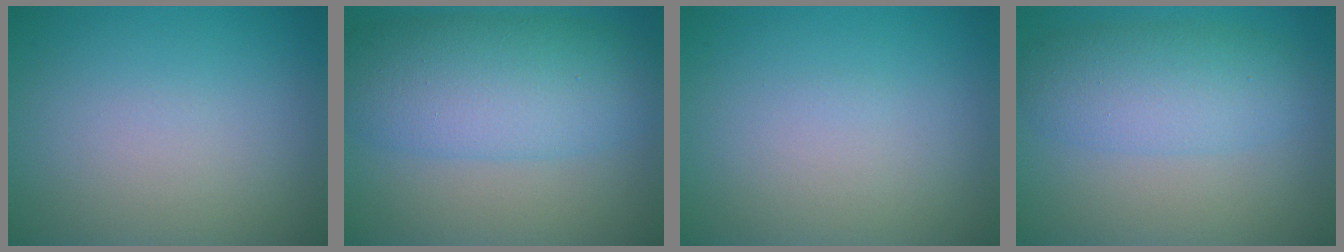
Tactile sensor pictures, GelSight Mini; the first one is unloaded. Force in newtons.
{"total": 7.8, "press": 7.8, "slide": 0.3}
{"total": 0.0}
{"total": 5.1, "press": 5.1, "slide": 0.1}